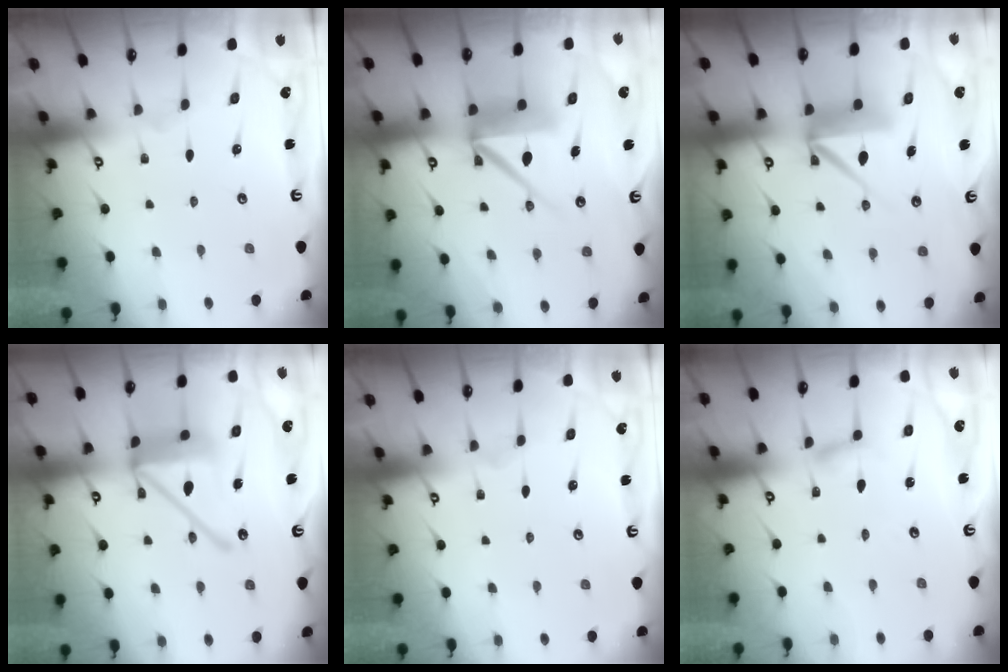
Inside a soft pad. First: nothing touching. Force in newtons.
{"total": 11.1, "press": 11.0, "slide": 1.6}
{"total": 10.0, "press": 9.9, "slide": 1.0}
{"total": 18.2, "press": 18.1, "slide": 1.9}
{"total": 0.0}
{"total": 2.7, "press": 2.7, "slide": 0.2}